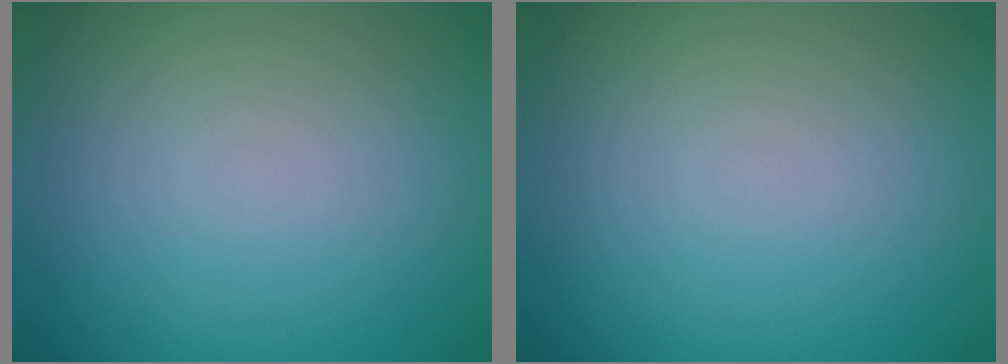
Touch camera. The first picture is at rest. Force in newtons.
{"total": 0.0}